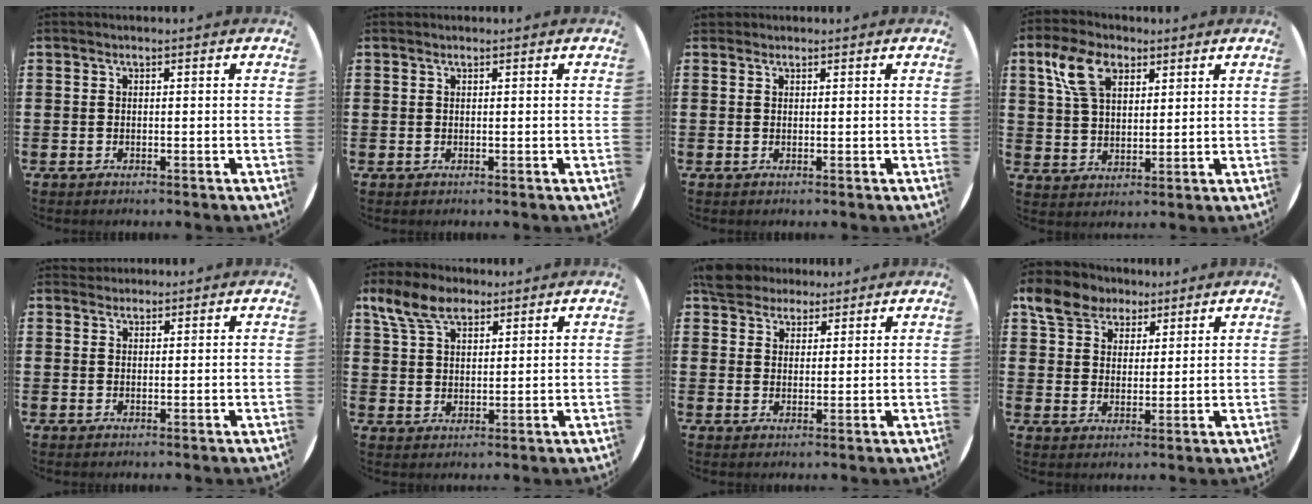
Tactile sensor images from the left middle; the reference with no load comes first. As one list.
[{"total": 0.0}, {"total": 0.7, "force": [0.6, 0.3, 0.0], "torque": [0.000, 0.002, 0.012]}, {"total": 7.6, "force": [4.2, 4.3, 4.5], "torque": [-0.106, 0.015, 0.080]}, {"total": 1.2, "force": [1.2, 0.4, -0.1], "torque": [0.008, -0.003, 0.022]}, {"total": 7.0, "force": [5.0, 3.6, 3.4], "torque": [-0.075, -0.001, 0.092]}, {"total": 4.7, "force": [4.3, 2.0, 0.5], "torque": [-0.018, -0.003, 0.082]}, {"total": 6.7, "force": [5.2, 3.9, 1.3], "torque": [-0.053, 0.002, 0.098]}]